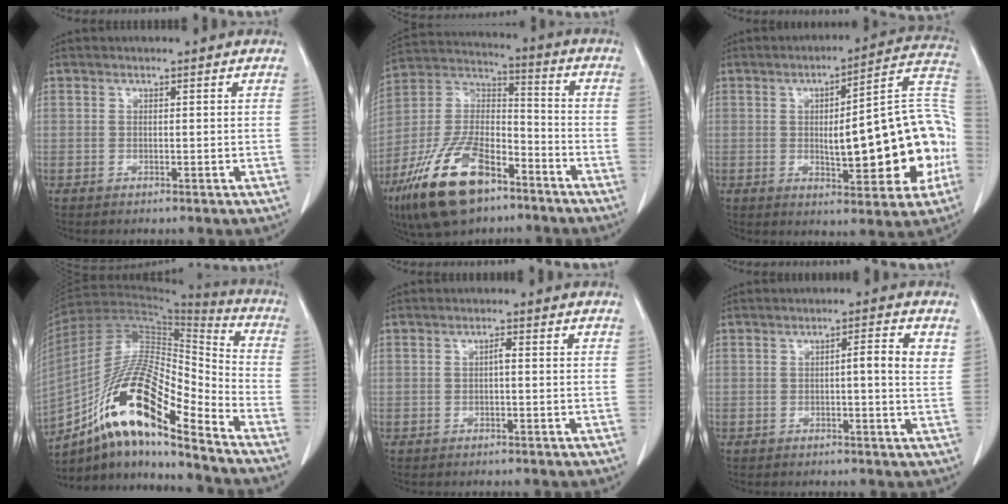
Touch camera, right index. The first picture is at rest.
{"total": 18.2, "force": [-11.2, 7.7, 12.0], "torque": [-0.254, 0.005, -0.206]}
{"total": 20.0, "force": [-2.4, 4.8, 19.3], "torque": [-0.208, 0.041, -0.018]}
{"total": 19.1, "force": [-11.3, 3.8, 14.9], "torque": [-0.284, 0.012, -0.199]}
{"total": 1.0, "force": [-0.1, 0.2, 1.0], "torque": [-0.015, 0.003, -0.001]}
{"total": 4.0, "force": [0.8, 0.2, 3.9], "torque": [-0.053, 0.004, 0.008]}